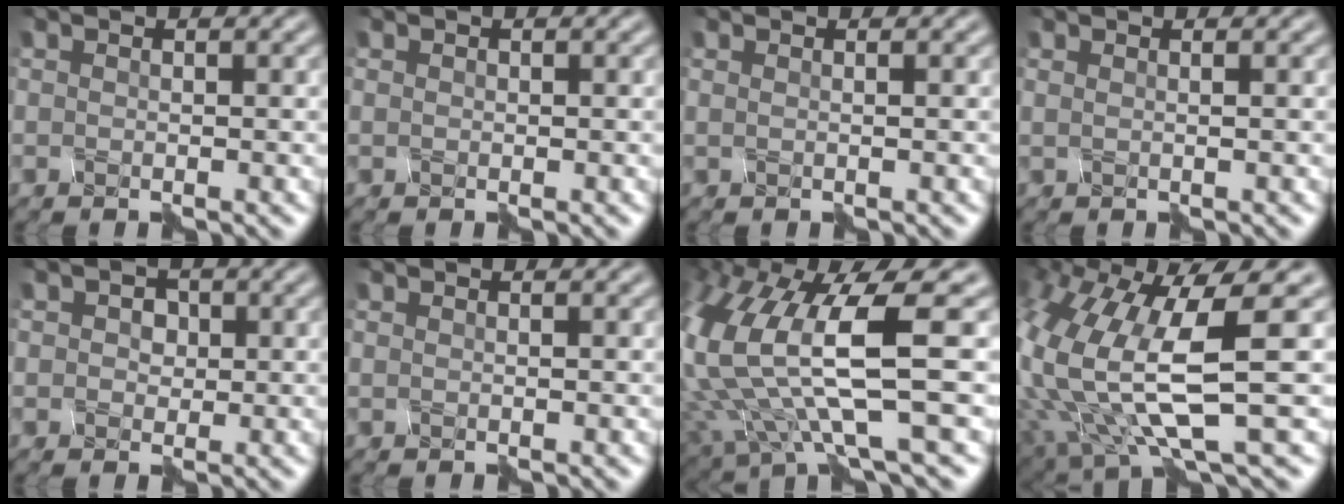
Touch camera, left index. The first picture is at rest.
{"total": 0.0}
{"total": 1.2, "force": [0.5, 0.6, 0.9], "torque": [0.001, 0.007, -0.014]}
{"total": 1.8, "force": [0.8, 0.9, 1.3], "torque": [0.000, 0.012, -0.020]}
{"total": 1.8, "force": [-0.2, 1.6, 0.8], "torque": [-0.018, 0.002, -0.012]}
{"total": 0.0}
{"total": 11.2, "force": [0.6, 3.4, 10.6], "torque": [-0.232, -0.013, 0.023]}
{"total": 11.1, "force": [0.3, 4.1, 10.3], "torque": [-0.233, -0.025, 0.023]}